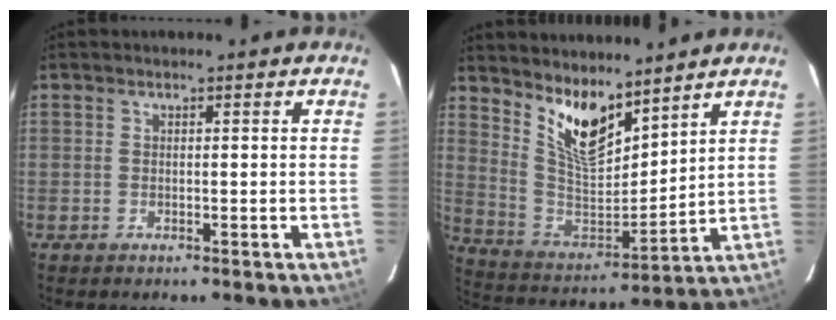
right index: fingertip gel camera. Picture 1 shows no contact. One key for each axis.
{"total": 12.3, "fx": 8.9, "fy": 4.0, "fz": 7.5, "tx": -0.145, "ty": -0.015, "tz": 0.177}